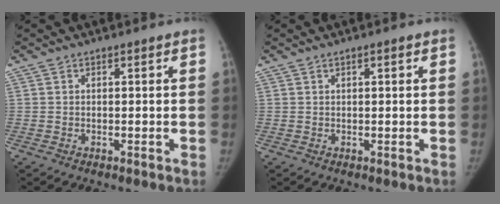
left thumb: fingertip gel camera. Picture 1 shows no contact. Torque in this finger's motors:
{"motor_torque": [-0.16, -0.02, -0.27, 0.08, -0.08]}